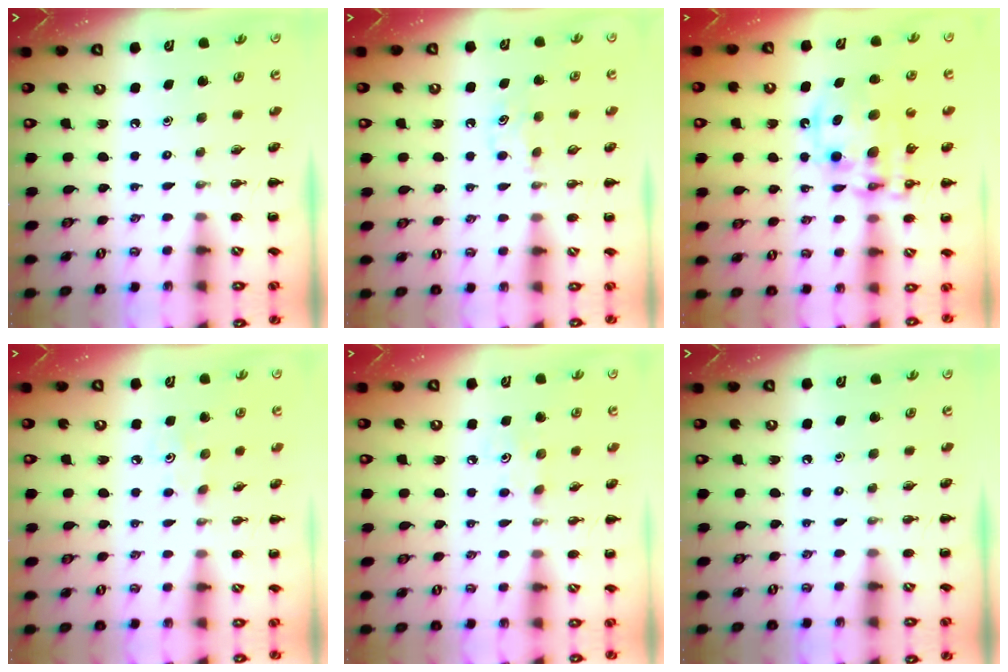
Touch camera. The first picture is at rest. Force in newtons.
{"total": 6.1, "press": 5.8, "slide": 1.7}
{"total": 14.7, "press": 14.3, "slide": 3.4}
{"total": 2.4, "press": 2.3, "slide": 0.7}
{"total": 3.8, "press": 3.7, "slide": 0.9}
{"total": 0.0}